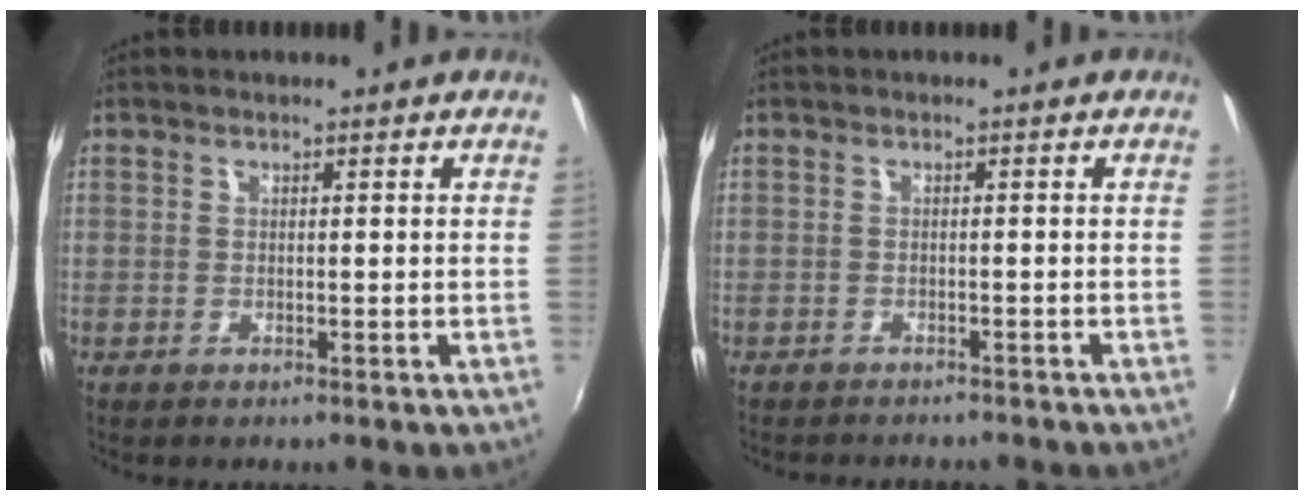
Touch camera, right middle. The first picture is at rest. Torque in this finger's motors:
{"motor_torque": [0.93, -1.21, 0.10, 0.05]}